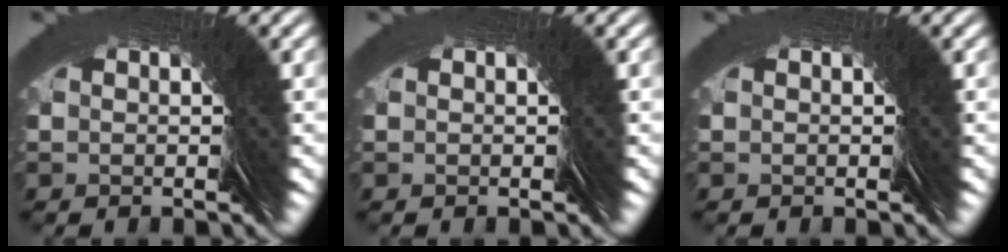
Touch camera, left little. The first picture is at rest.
{"total": 0.0}
{"total": 0.0}